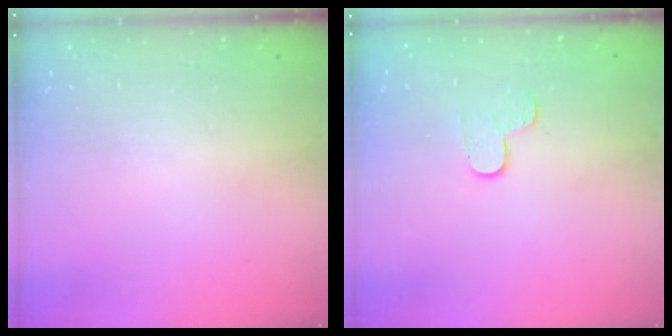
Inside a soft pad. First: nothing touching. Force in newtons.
{"total": 6.2, "press": 6.2, "slide": 0.6}